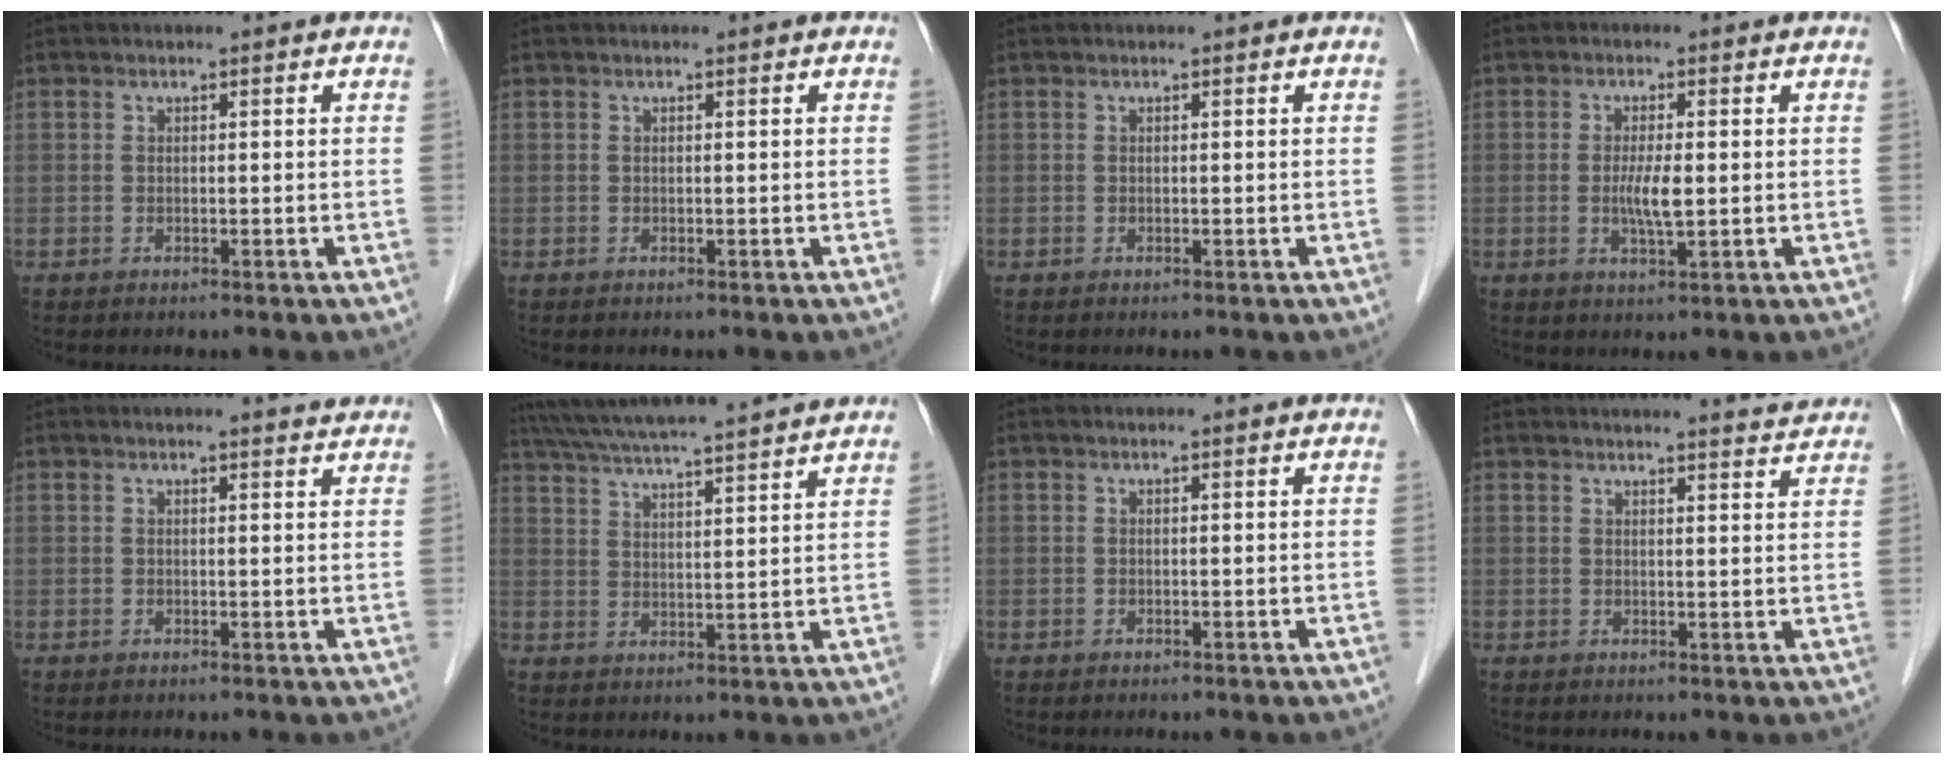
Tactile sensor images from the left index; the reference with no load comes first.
{"total": 0.0}
{"total": 0.0}
{"total": 3.8, "force": [-0.2, 0.5, 3.8], "torque": [-0.078, -0.006, -0.003]}
{"total": 3.1, "force": [3.0, 0.1, 0.8], "torque": [-0.013, 0.002, 0.027]}
{"total": 19.2, "force": [17.2, 0.0, 8.5], "torque": [-0.155, 0.026, 0.247]}
{"total": 0.8, "force": [0.7, -0.1, 0.3], "torque": [-0.009, 0.004, 0.013]}
{"total": 6.9, "force": [6.8, 0.2, 1.5], "torque": [-0.022, 0.003, 0.070]}